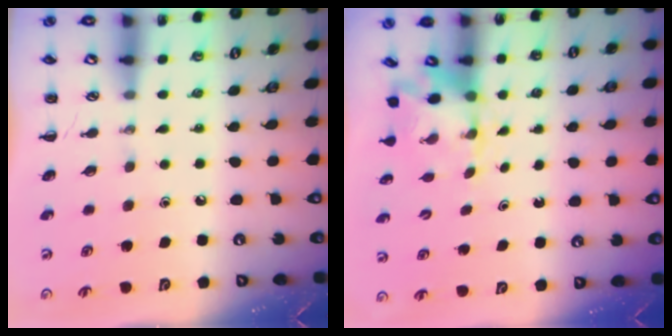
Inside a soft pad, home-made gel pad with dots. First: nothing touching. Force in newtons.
{"total": 2.5, "press": 2.3, "slide": 1.0}